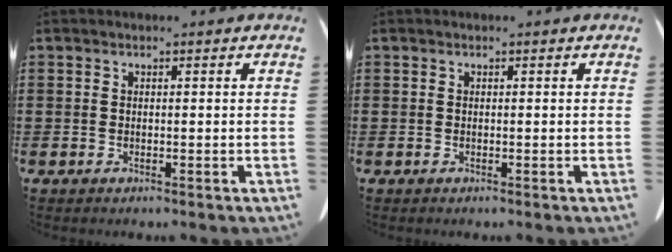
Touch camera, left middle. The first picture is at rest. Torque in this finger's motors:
{"motor_torque": [-1.05, -1.08, 0.01, -0.01]}